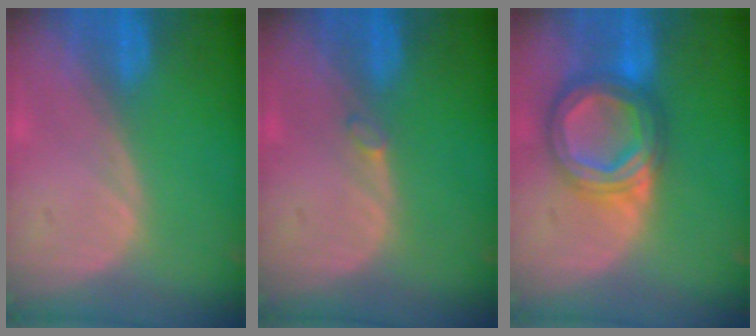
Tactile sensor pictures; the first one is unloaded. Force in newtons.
{"total": 0.9, "press": 0.8, "slide": 0.2}
{"total": 8.5, "press": 8.5, "slide": 0.7}